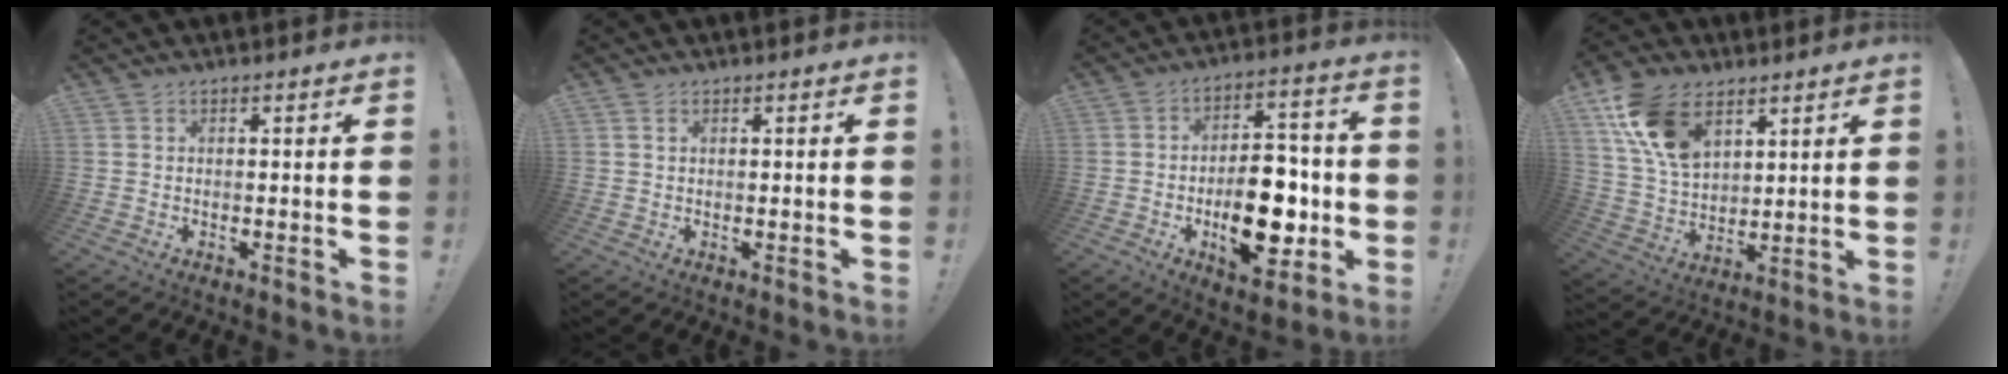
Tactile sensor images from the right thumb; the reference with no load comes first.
{"total": 0.7, "force": [0.4, 0.4, 0.4], "torque": [-0.001, -0.003, 0.007]}
{"total": 18.9, "force": [-3.8, 10.0, 15.6], "torque": [-0.232, 0.015, -0.053]}
{"total": 16.3, "force": [8.6, 10.0, 9.6], "torque": [-0.187, -0.038, 0.166]}